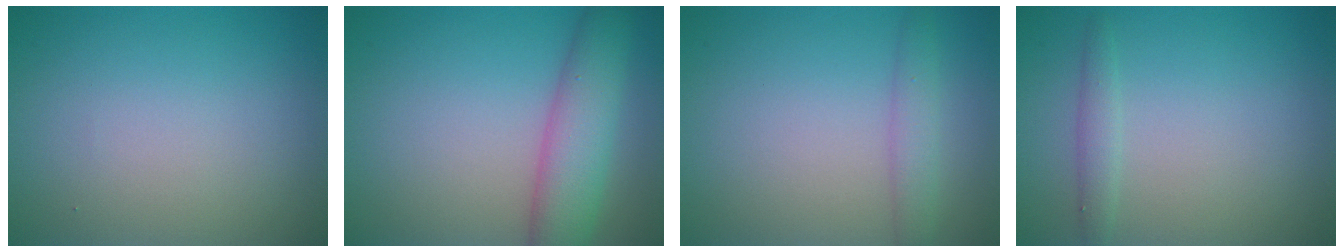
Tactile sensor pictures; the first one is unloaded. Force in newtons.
{"total": 5.7, "press": 5.7, "slide": 0.2}
{"total": 2.0, "press": 2.0, "slide": 0.0}
{"total": 1.3, "press": 1.3, "slide": 0.2}